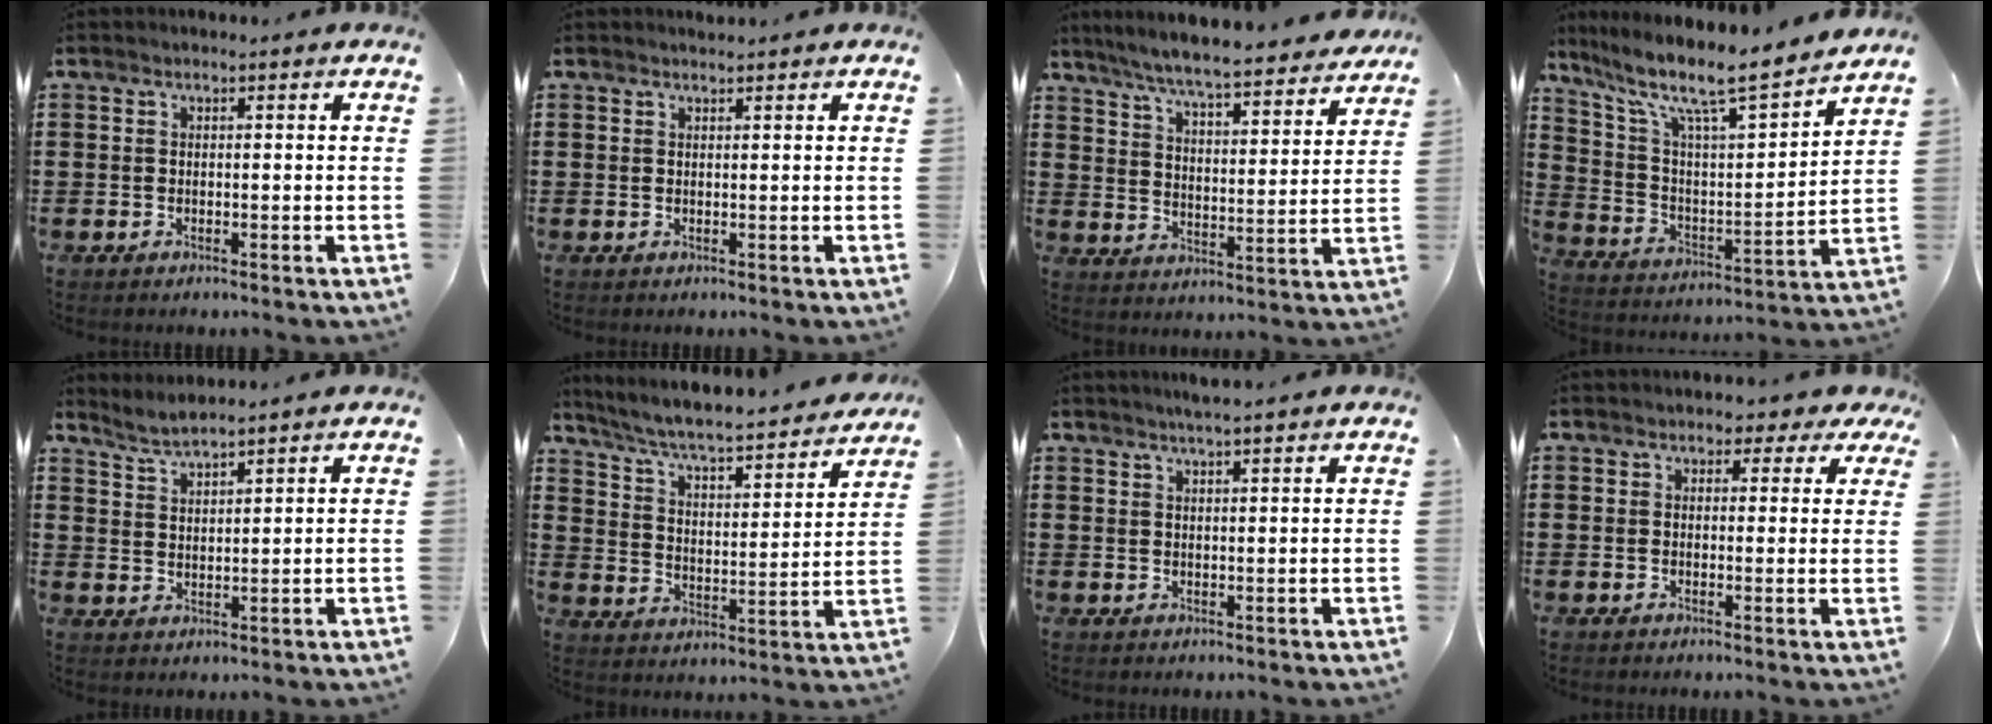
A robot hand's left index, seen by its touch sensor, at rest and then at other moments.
{"total": 0.8, "force": [0.7, 0.0, 0.1], "torque": [-0.004, -0.001, 0.015]}
{"total": 6.9, "force": [6.5, -0.3, 2.2], "torque": [-0.071, -0.043, 0.112]}
{"total": 9.7, "force": [7.7, 1.5, 5.7], "torque": [-0.135, -0.054, 0.121]}
{"total": 2.9, "force": [2.8, -0.3, 0.5], "torque": [-0.018, -0.006, 0.053]}
{"total": 5.7, "force": [5.2, 0.4, 2.3], "torque": [-0.070, -0.041, 0.081]}
{"total": 2.4, "force": [2.2, -0.2, 1.0], "torque": [-0.023, 0.000, 0.040]}
{"total": 2.1, "force": [1.2, 1.4, 0.9], "torque": [-0.010, 0.003, 0.017]}